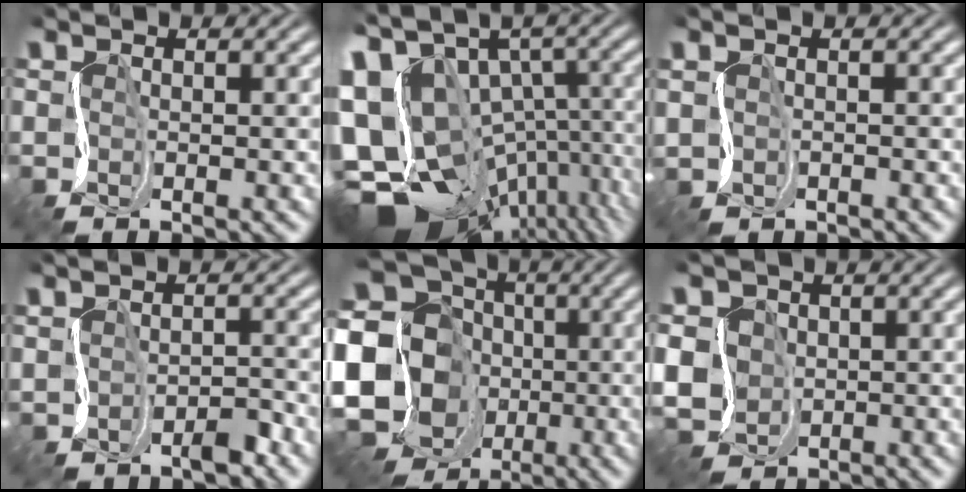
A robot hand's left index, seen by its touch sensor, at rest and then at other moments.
{"total": 18.6, "force": [-6.1, 11.8, 13.0], "torque": [-0.215, -0.005, -0.043]}
{"total": 0.8, "force": [-0.3, 0.6, 0.4], "torque": [-0.011, -0.005, -0.005]}
{"total": 2.4, "force": [-1.3, 1.1, 1.7], "torque": [-0.027, -0.004, -0.022]}
{"total": 21.2, "force": [-5.1, 18.6, 8.9], "torque": [-0.218, 0.003, -0.136]}
{"total": 6.1, "force": [-0.9, 5.4, 2.6], "torque": [-0.059, 0.003, -0.048]}